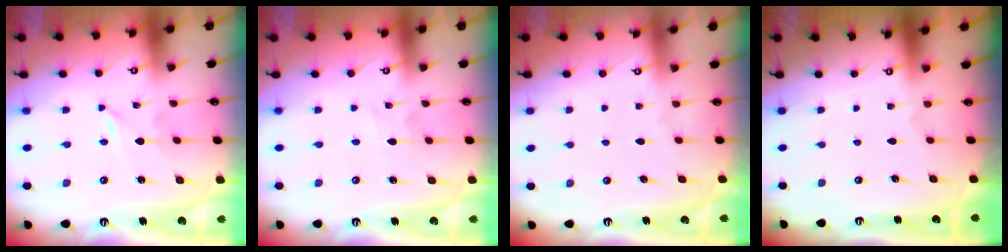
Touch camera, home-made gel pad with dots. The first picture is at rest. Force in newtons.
{"total": 1.5, "press": 1.5, "slide": 0.1}
{"total": 0.0}
{"total": 0.0}